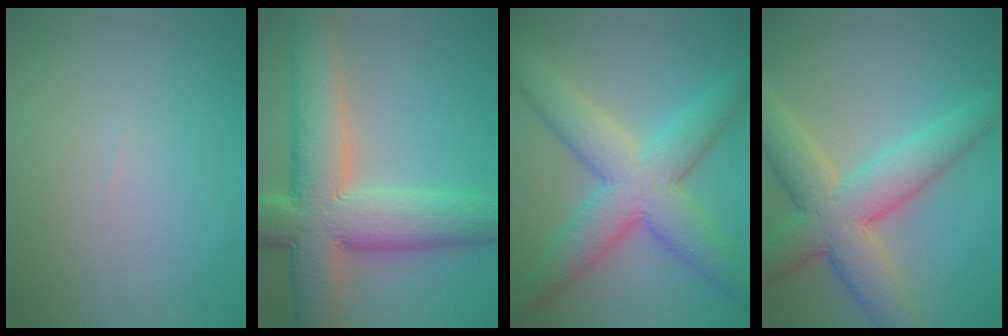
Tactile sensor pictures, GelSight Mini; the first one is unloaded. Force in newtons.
{"total": 11.6, "press": 11.6, "slide": 0.8}
{"total": 8.5, "press": 8.5, "slide": 0.3}
{"total": 8.7, "press": 8.7, "slide": 0.3}